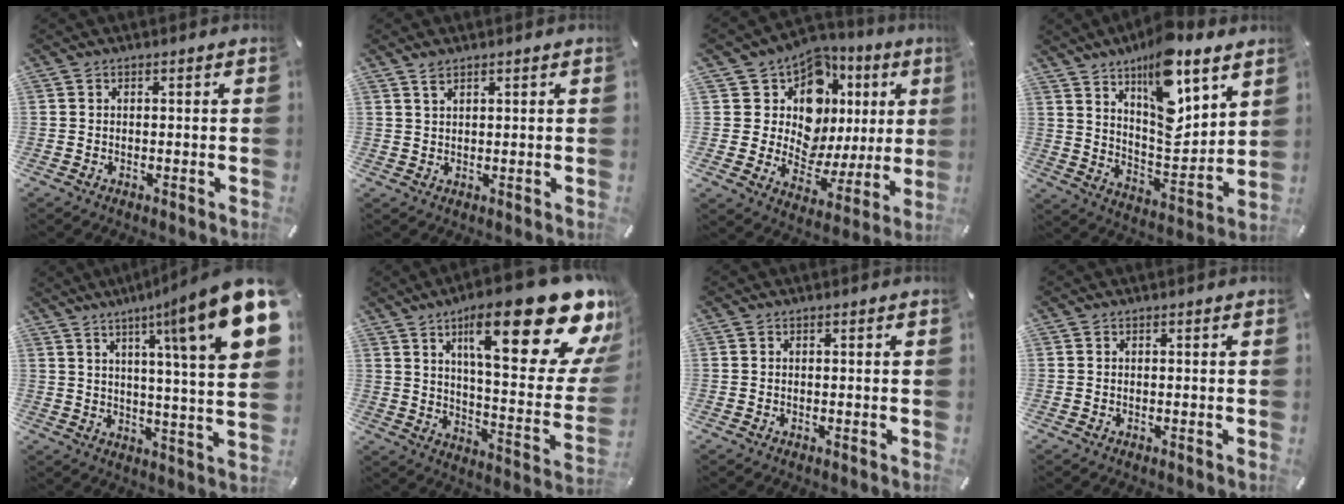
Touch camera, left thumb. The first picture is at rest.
{"total": 2.1, "force": [1.5, 0.9, 1.2], "torque": [-0.025, -0.001, 0.029]}
{"total": 14.1, "force": [6.5, 11.0, 6.0], "torque": [-0.098, -0.064, 0.127]}
{"total": 16.6, "force": [11.4, 6.4, 10.3], "torque": [-0.149, -0.078, 0.190]}
{"total": 17.8, "force": [8.8, 2.0, 15.3], "torque": [-0.226, -0.065, 0.117]}
{"total": 30.2, "force": [16.3, 9.7, 23.5], "torque": [-0.338, -0.109, 0.261]}
{"total": 0.0}
{"total": 0.0}